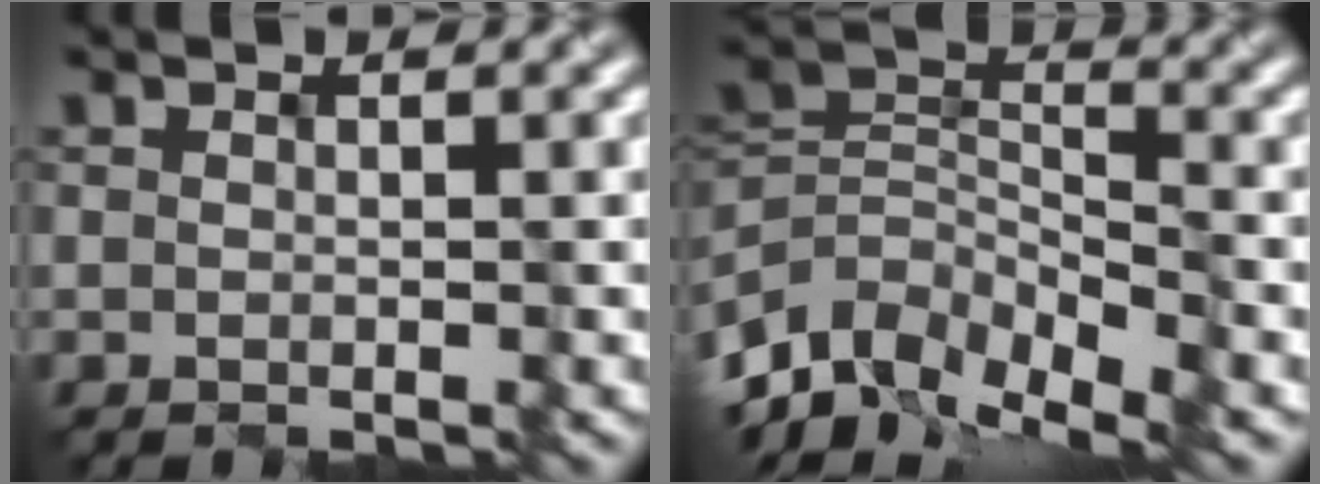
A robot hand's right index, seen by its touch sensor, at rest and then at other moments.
{"total": 8.4, "force": [-6.0, 3.5, 4.7], "torque": [-0.082, -0.004, -0.123]}